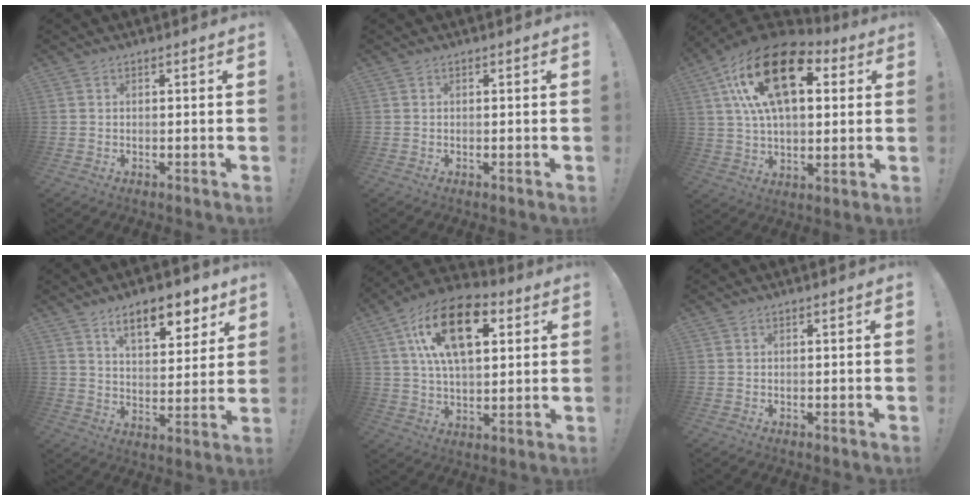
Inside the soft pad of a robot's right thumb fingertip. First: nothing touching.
{"total": 0.0}
{"total": 24.4, "force": [8.2, 12.4, 19.3], "torque": [-0.346, -0.027, 0.138]}
{"total": 12.2, "force": [7.8, 4.9, 8.1], "torque": [-0.117, -0.038, 0.131]}
{"total": 19.8, "force": [7.6, 10.6, 14.9], "torque": [-0.254, -0.016, 0.129]}
{"total": 0.0}